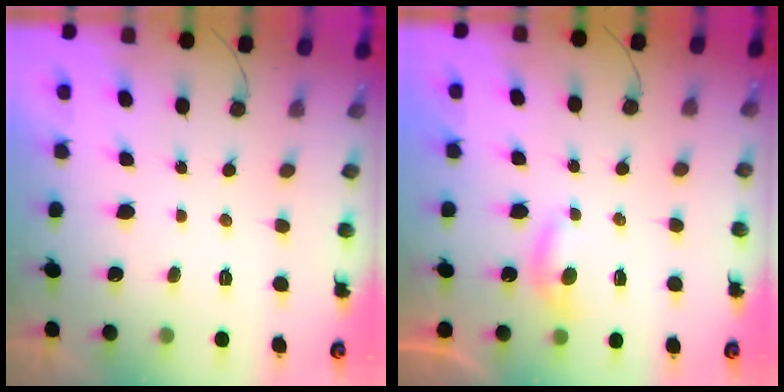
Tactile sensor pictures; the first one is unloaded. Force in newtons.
{"total": 4.8, "press": 4.8, "slide": 0.6}